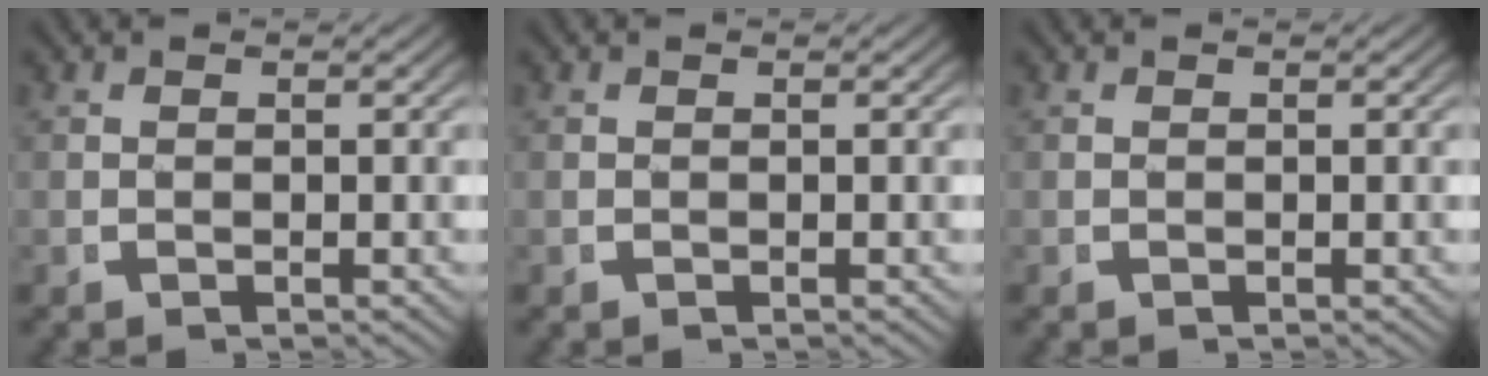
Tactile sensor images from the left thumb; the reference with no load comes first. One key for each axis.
{"total": 0.0}
{"total": 0.0}